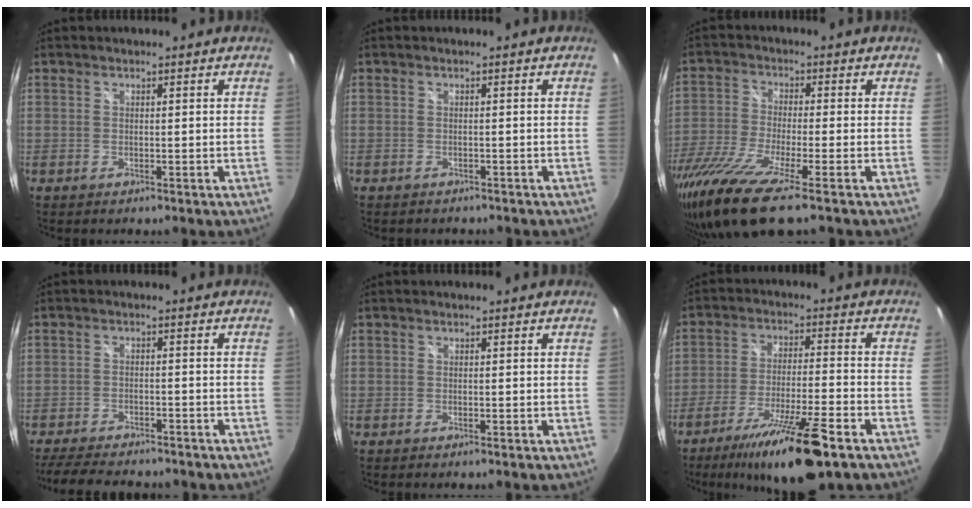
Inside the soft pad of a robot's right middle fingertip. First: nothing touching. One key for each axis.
{"total": 1.8, "fx": -1.6, "fy": 0.7, "fz": 0.4, "tx": -0.011, "ty": -0.008, "tz": -0.021}
{"total": 14.1, "fx": -9.9, "fy": 1.1, "fz": 10.0, "tx": -0.219, "ty": -0.055, "tz": -0.185}
{"total": 12.4, "fx": -10.6, "fy": 3.6, "fz": 5.4, "tx": -0.122, "ty": -0.022, "tz": -0.159}
{"total": 0.0}
{"total": 15.8, "fx": -11.1, "fy": 1.6, "fz": 11.1, "tx": -0.206, "ty": -0.031, "tz": -0.185}